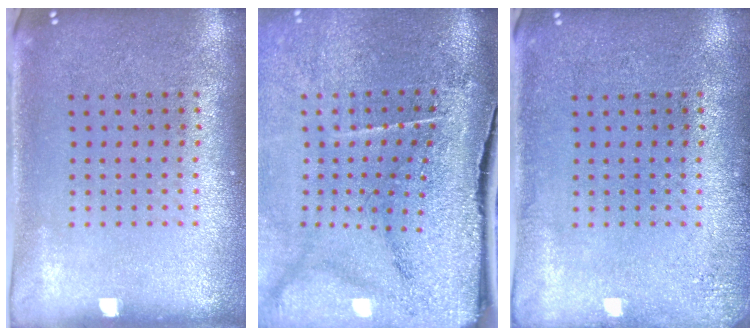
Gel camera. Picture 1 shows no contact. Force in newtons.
{"total": 4.7, "press": 3.8, "slide": 2.8}
{"total": 1.4, "press": 1.4, "slide": 0.2}